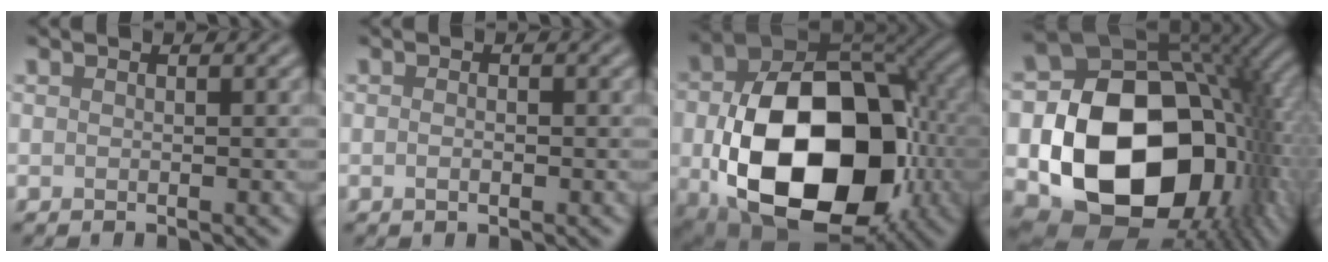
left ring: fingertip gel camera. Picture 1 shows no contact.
{"total": 0.9, "force": [-0.2, 0.5, 0.7], "torque": [-0.005, -0.003, -0.006]}
{"total": 17.5, "force": [-3.0, 12.0, 12.4], "torque": [-0.229, -0.059, -0.031]}
{"total": 18.5, "force": [-2.5, 13.6, 12.3], "torque": [-0.202, -0.050, -0.017]}